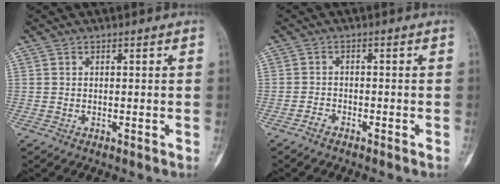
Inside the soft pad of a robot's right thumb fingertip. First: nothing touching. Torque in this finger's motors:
{"motor_torque": [-0.55, -0.36, 0.00, 0.18, 0.08]}